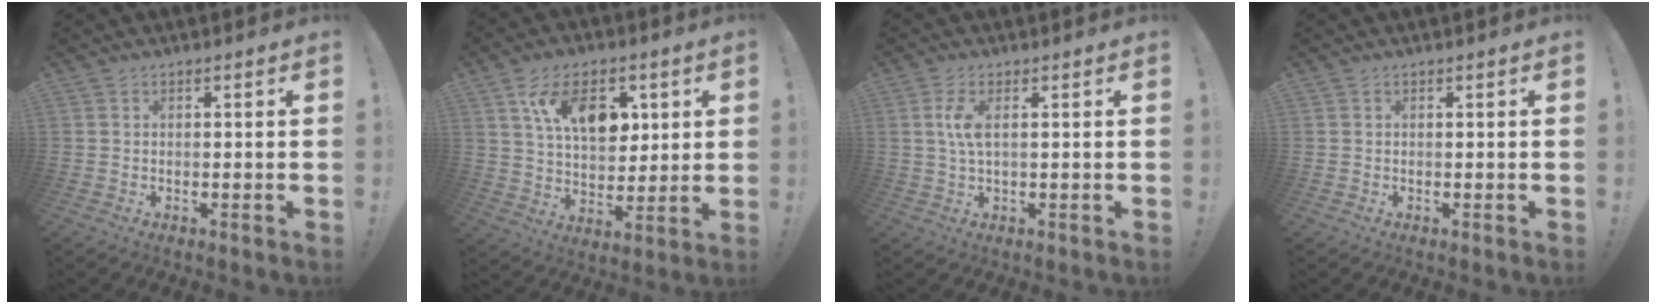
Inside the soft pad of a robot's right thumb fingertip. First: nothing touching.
{"total": 14.5, "force": [6.5, 9.0, 9.4], "torque": [-0.145, -0.013, 0.122]}
{"total": 5.2, "force": [0.9, 1.6, 4.8], "torque": [-0.092, -0.002, 0.012]}
{"total": 0.0}